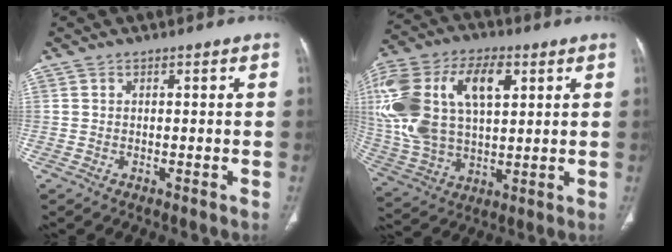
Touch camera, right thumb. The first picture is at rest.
{"total": 26.3, "force": [7.1, 15.0, 20.5], "torque": [-0.451, 0.018, 0.134]}